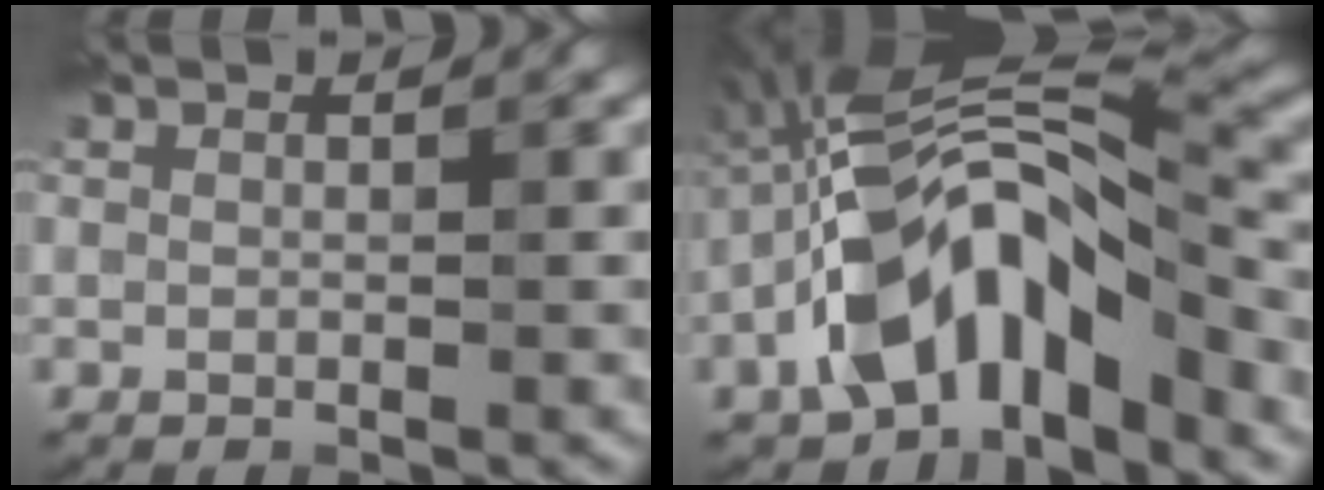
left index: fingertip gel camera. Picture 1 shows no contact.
{"total": 11.9, "force": [-4.7, 5.4, 9.5], "torque": [-0.163, 0.022, -0.096]}